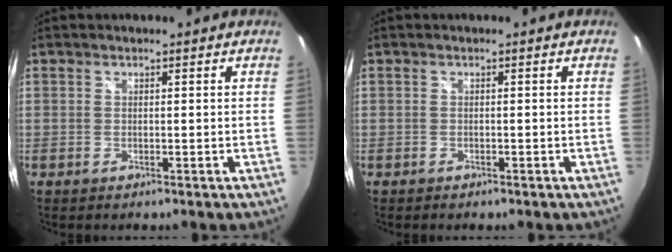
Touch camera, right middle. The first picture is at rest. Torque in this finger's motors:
{"motor_torque": [-0.57, -0.02, -0.08, -0.01]}